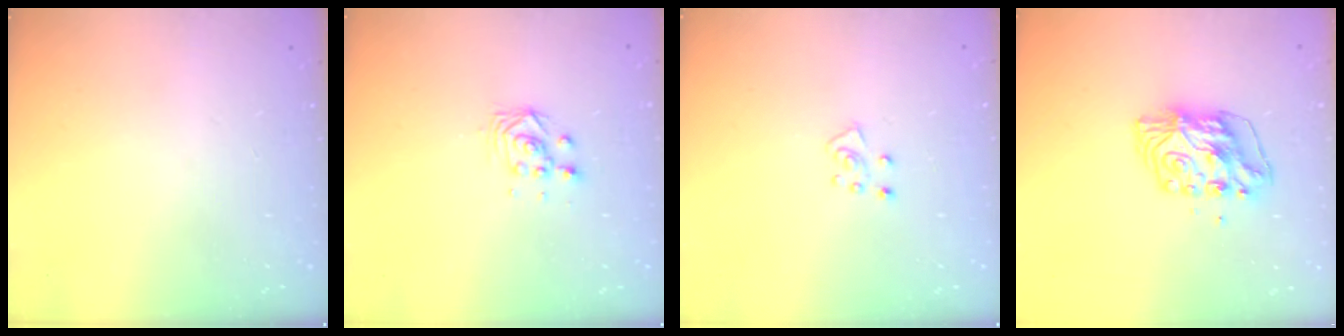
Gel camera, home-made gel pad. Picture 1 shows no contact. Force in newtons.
{"total": 3.0, "press": 3.0, "slide": 0.0}
{"total": 4.2, "press": 4.2, "slide": 0.4}
{"total": 7.0, "press": 7.0, "slide": 0.6}